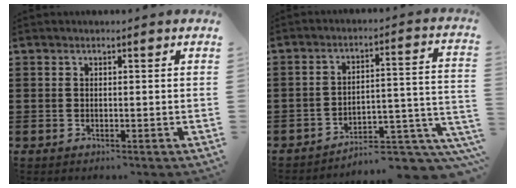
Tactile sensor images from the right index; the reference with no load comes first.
{"total": 5.7, "force": [-5.0, 1.1, 2.4], "torque": [-0.035, 0.000, -0.099]}